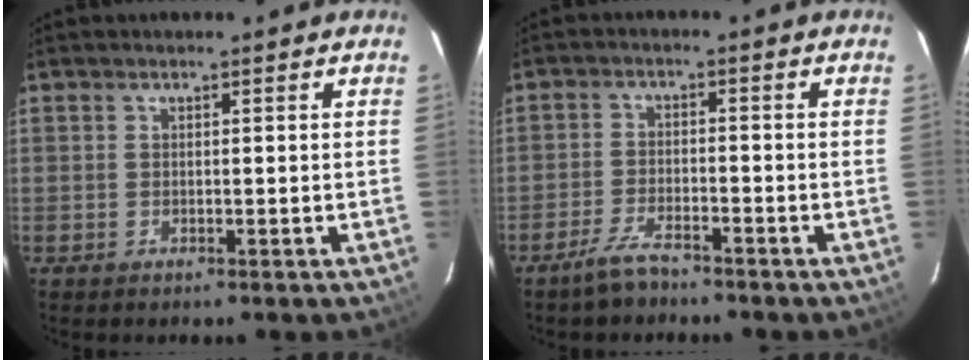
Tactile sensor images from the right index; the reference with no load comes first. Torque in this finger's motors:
{"motor_torque": [0.42, -0.26, 0.16, 0.02]}